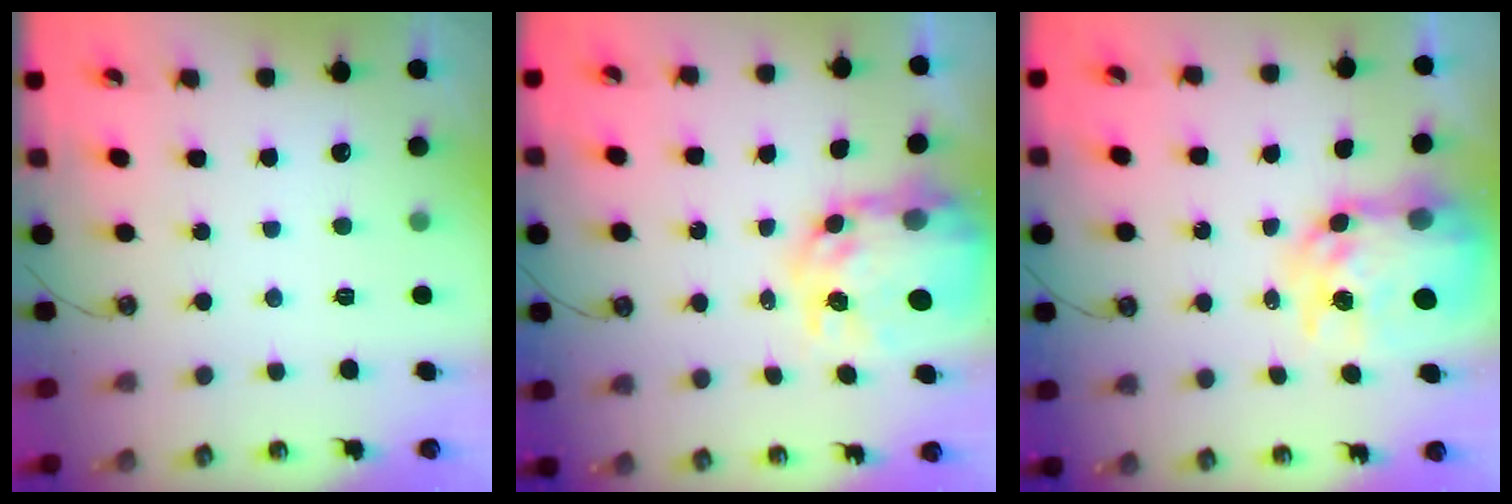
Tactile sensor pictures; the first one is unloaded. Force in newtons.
{"total": 11.8, "press": 11.8, "slide": 0.9}
{"total": 11.9, "press": 11.9, "slide": 1.0}